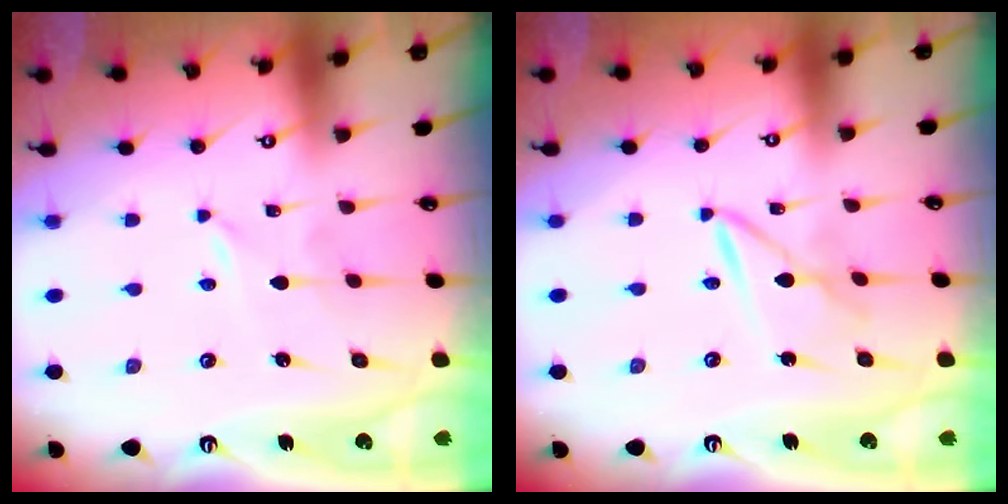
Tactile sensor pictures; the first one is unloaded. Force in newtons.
{"total": 5.3, "press": 5.3, "slide": 0.5}